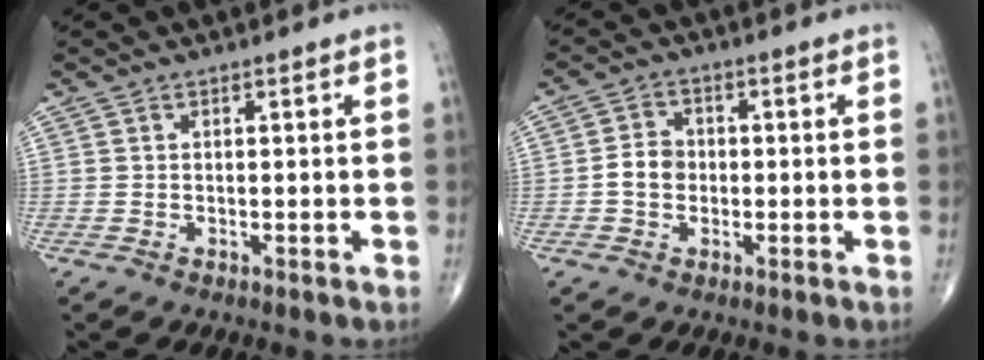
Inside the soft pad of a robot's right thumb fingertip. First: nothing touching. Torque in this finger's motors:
{"motor_torque": [0.86, 1.08, 0.40, -0.25, 0.01]}